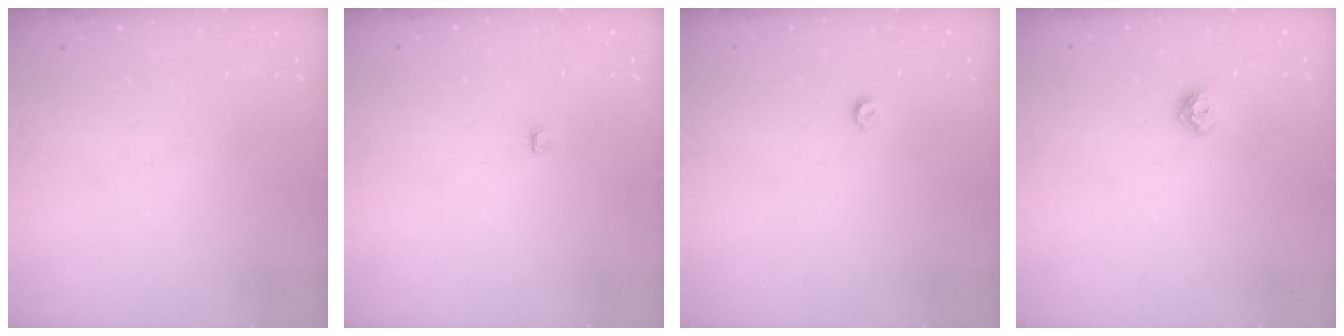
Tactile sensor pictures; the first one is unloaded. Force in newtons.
{"total": 2.8, "press": 2.8, "slide": 0.4}
{"total": 3.2, "press": 3.2, "slide": 0.5}
{"total": 6.8, "press": 6.7, "slide": 1.0}